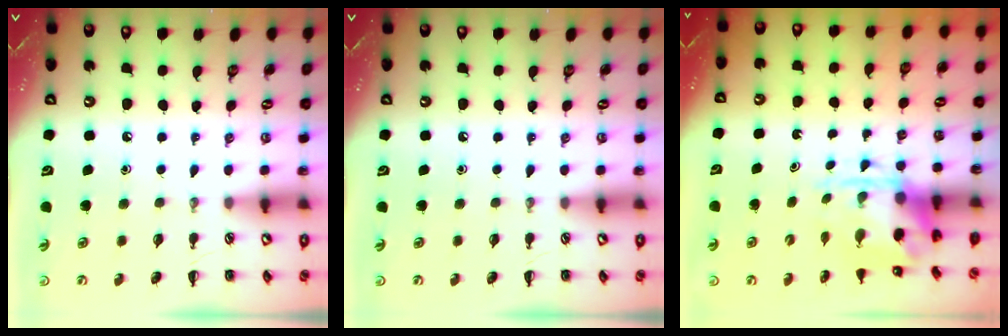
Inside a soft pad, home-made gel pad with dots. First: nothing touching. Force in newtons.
{"total": 0.0}
{"total": 4.9, "press": 4.8, "slide": 0.8}